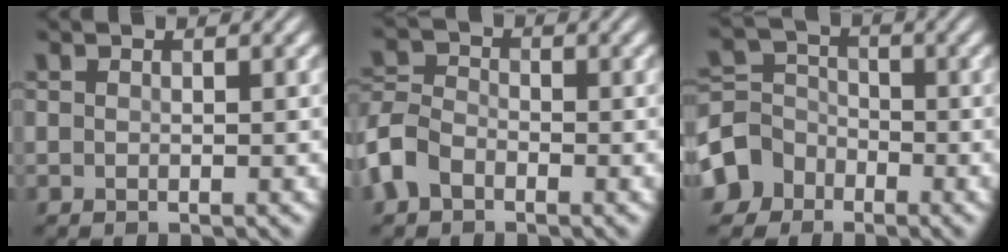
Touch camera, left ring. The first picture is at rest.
{"total": 3.8, "force": [-2.1, 2.5, 2.0], "torque": [-0.046, 0.005, -0.056]}
{"total": 5.1, "force": [-2.8, 4.2, 0.8], "torque": [-0.004, 0.009, -0.074]}